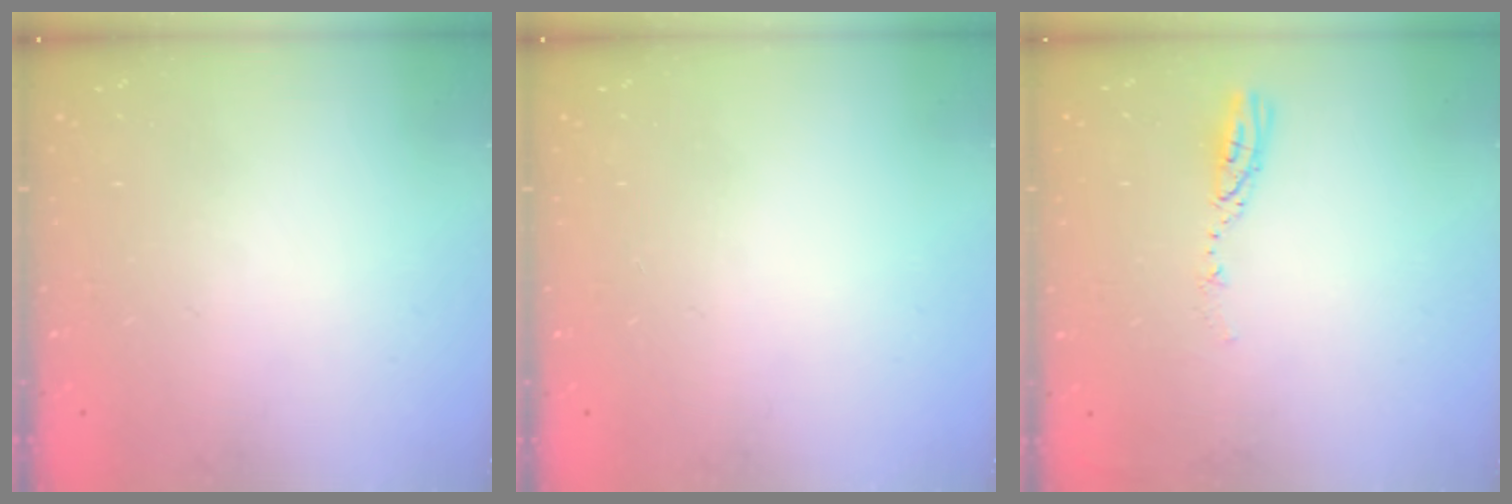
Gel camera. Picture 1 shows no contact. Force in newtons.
{"total": 0.0}
{"total": 4.0, "press": 3.9, "slide": 0.5}